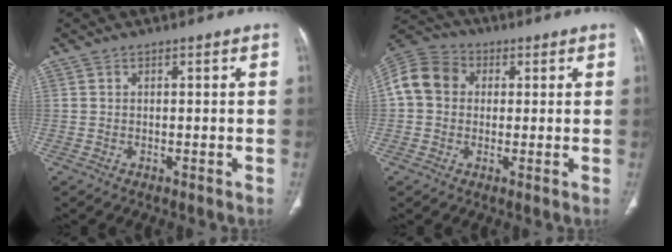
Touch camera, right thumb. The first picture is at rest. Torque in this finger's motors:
{"motor_torque": [1.00, 0.89, 0.27, -0.36, 0.06]}